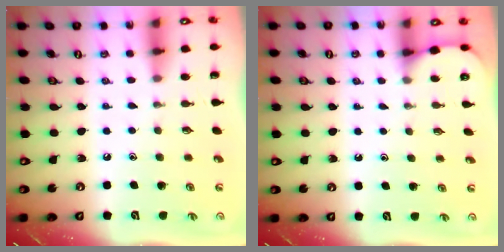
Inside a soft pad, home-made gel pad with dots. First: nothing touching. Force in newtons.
{"total": 2.5, "press": 2.5, "slide": 0.2}